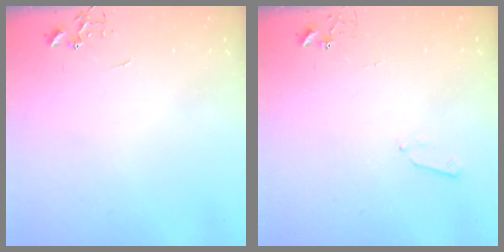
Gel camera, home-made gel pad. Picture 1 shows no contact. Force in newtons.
{"total": 3.7, "press": 3.6, "slide": 0.5}